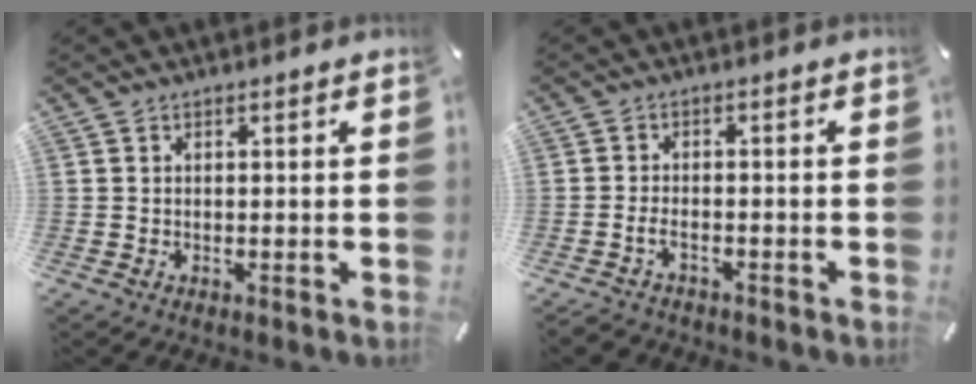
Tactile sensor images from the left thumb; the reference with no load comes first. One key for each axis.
{"total": 3.0, "fx": -2.0, "fy": 1.5, "fz": 1.7, "tx": -0.044, "ty": 0.007, "tz": -0.043}